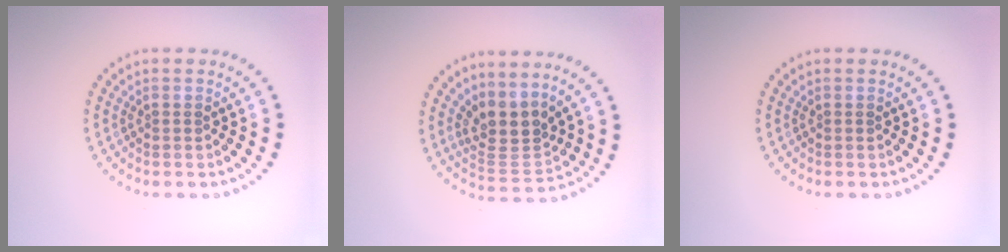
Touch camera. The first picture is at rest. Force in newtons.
{"total": 3.5, "press": 2.6, "slide": 2.3}
{"total": 0.0}